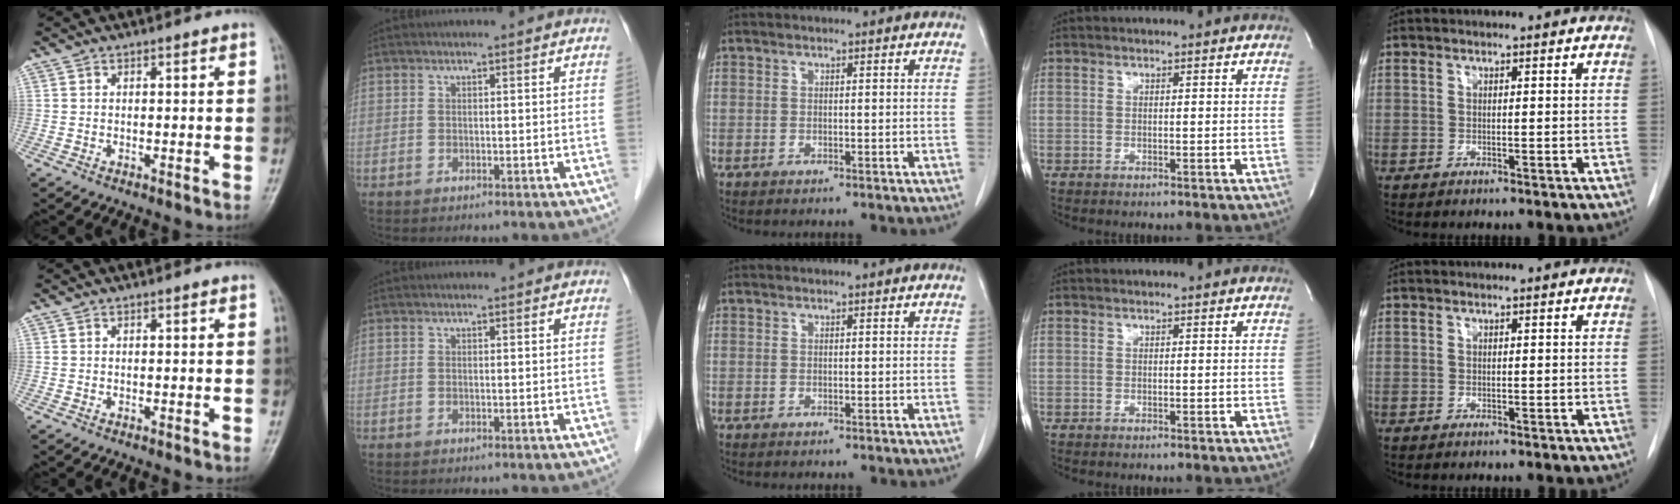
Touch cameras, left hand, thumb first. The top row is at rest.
{}